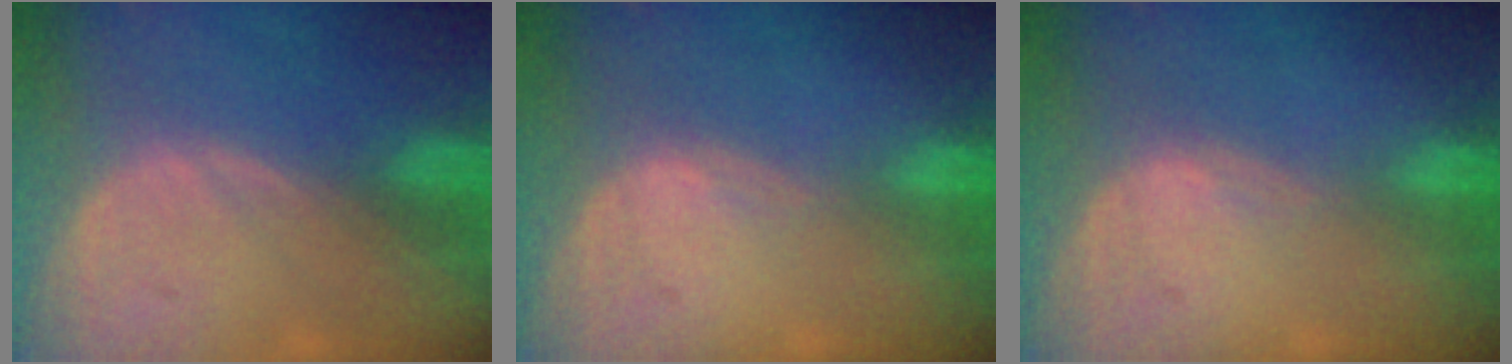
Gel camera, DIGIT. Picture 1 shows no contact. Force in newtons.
{"total": 0.6, "press": 0.5, "slide": 0.4}
{"total": 0.6, "press": 0.5, "slide": 0.4}